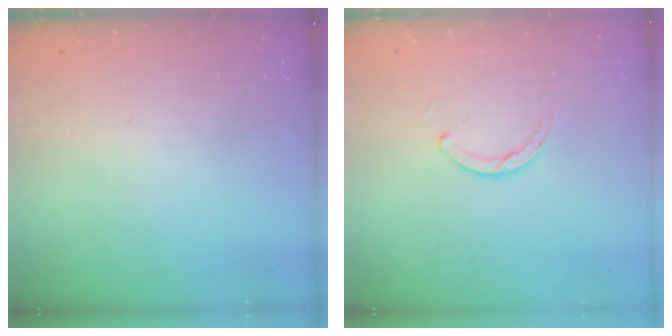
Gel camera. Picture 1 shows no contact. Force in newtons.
{"total": 1.8, "press": 1.8, "slide": 0.2}